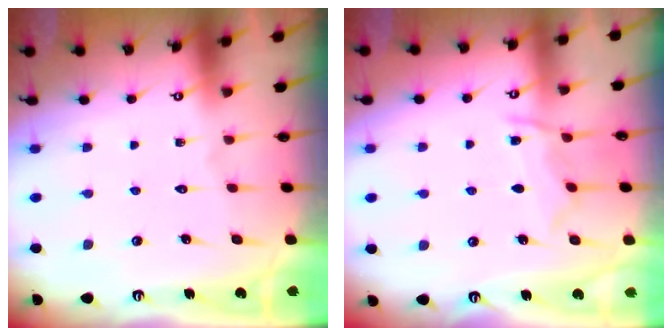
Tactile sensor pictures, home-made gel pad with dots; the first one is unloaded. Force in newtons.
{"total": 8.3, "press": 8.3, "slide": 0.8}